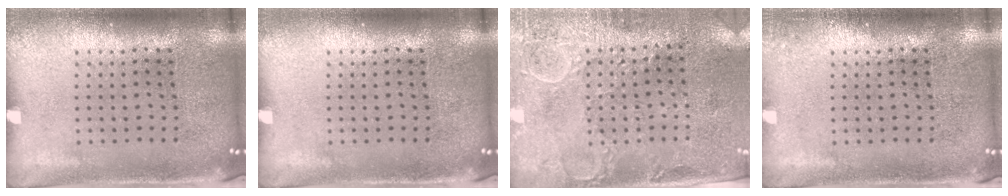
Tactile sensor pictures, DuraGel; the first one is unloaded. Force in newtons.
{"total": 0.0}
{"total": 2.8, "press": 2.5, "slide": 1.2}
{"total": 0.7, "press": 0.7, "slide": 0.2}